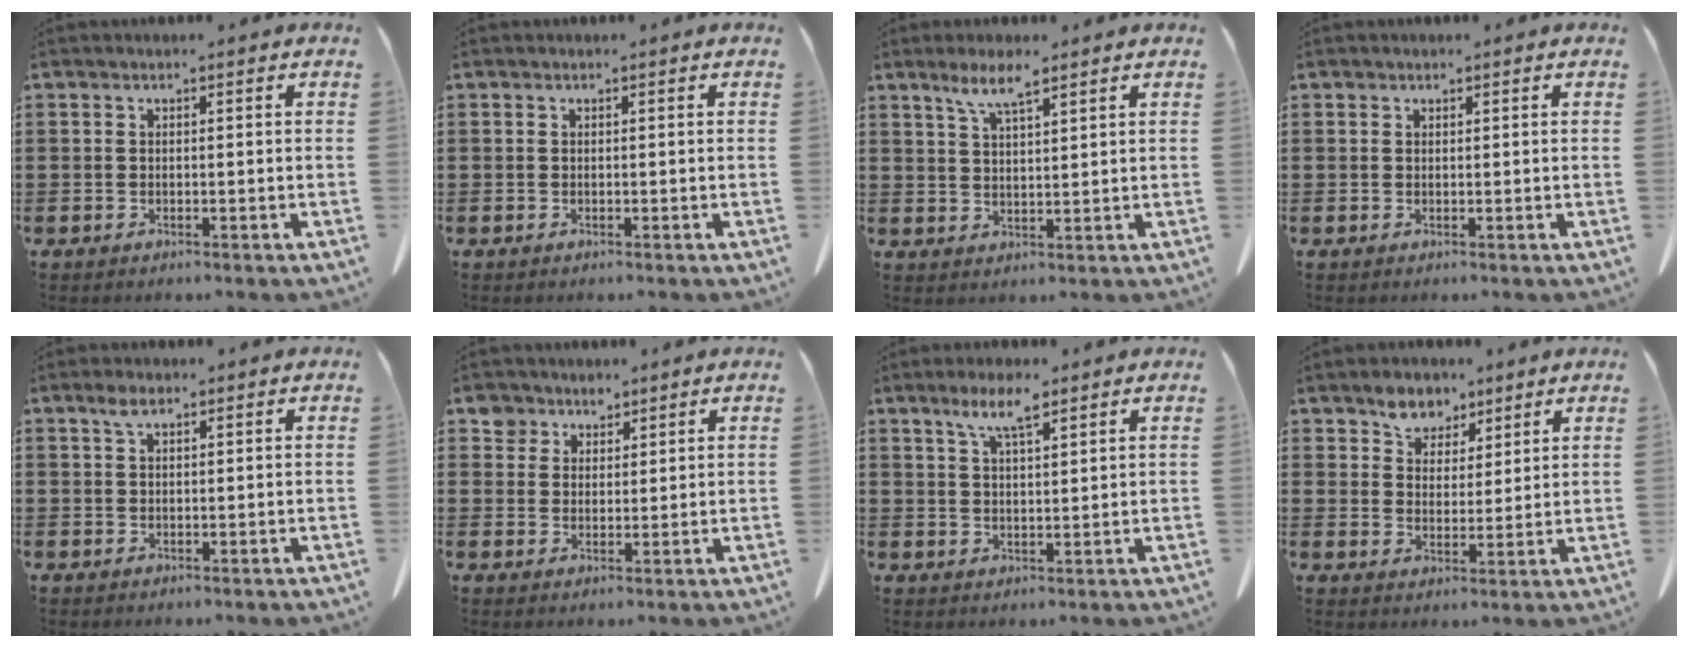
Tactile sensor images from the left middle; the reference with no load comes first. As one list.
[{"total": 0.0}, {"total": 5.3, "force": [3.5, 1.0, 3.8], "torque": [-0.084, 0.001, 0.061]}, {"total": 0.5, "force": [0.4, 0.3, 0.1], "torque": [-0.003, -0.001, 0.010]}, {"total": 2.1, "force": [1.3, 0.9, 1.5], "torque": [-0.034, 0.002, 0.024]}, {"total": 3.9, "force": [2.9, 2.5, 0.3], "torque": [-0.014, 0.003, 0.056]}, {"total": 5.7, "force": [3.8, 1.2, 4.2], "torque": [-0.091, 0.002, 0.066]}, {"total": 5.3, "force": [4.3, 3.0, 0.6], "torque": [-0.034, -0.004, 0.082]}]